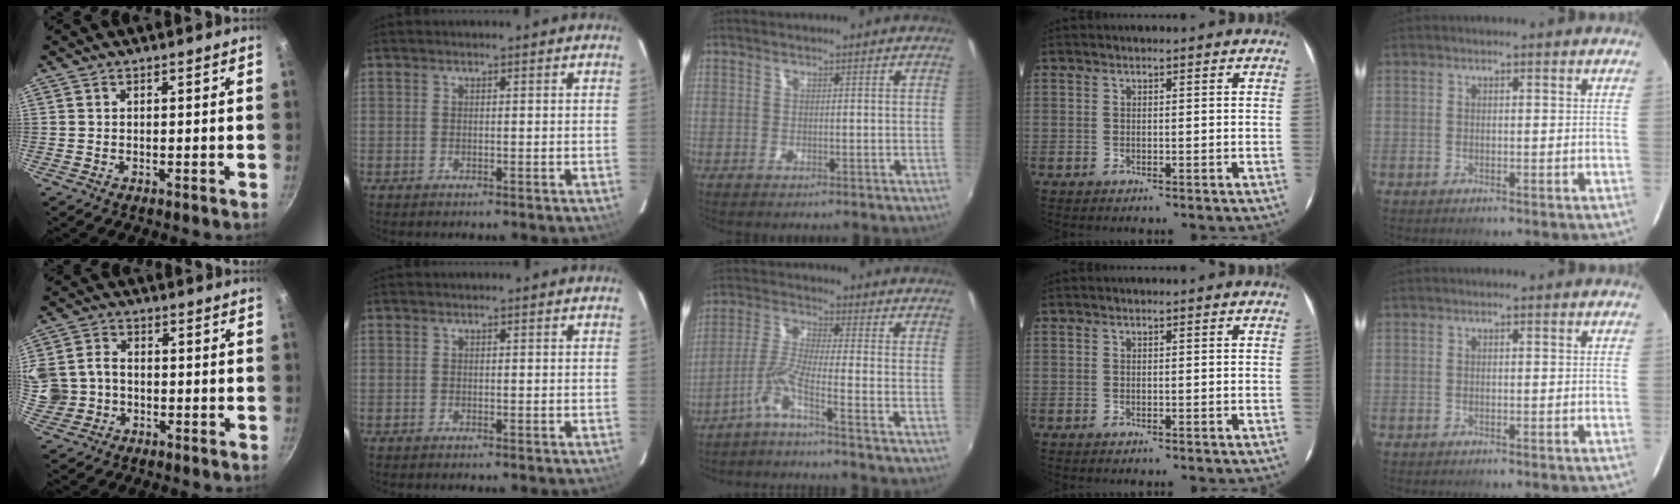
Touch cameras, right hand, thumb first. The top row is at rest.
{"thumb": {"total": 10.9, "force": [-1.2, 9.6, 4.9], "torque": [-0.113, 0.030, -0.018]}, "middle": {"total": 4.8, "force": [-3.0, -1.2, 3.6], "torque": [-0.089, 0.004, -0.061]}}